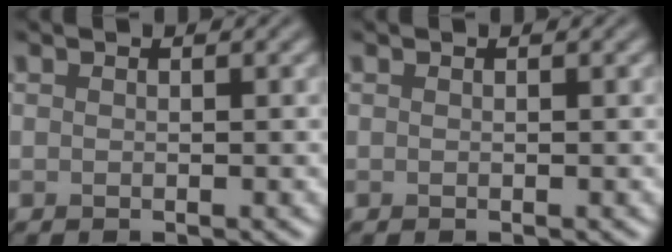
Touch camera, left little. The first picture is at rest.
{"total": 0.0}